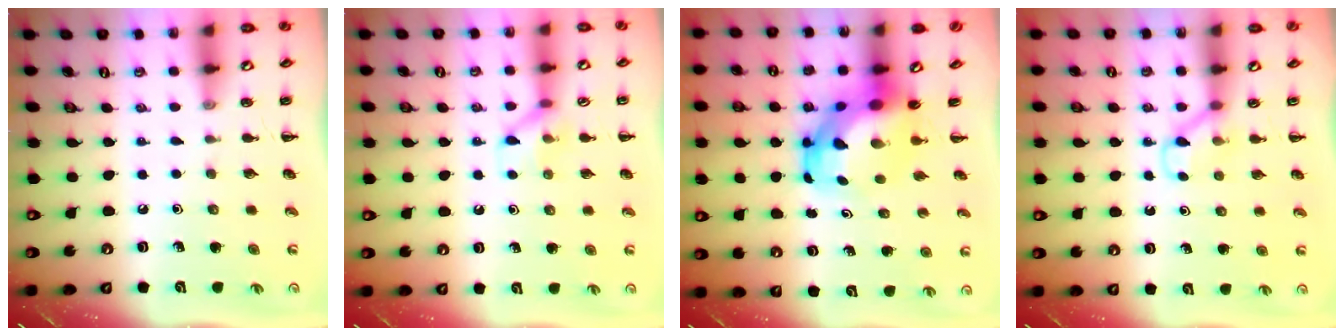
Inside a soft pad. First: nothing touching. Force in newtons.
{"total": 7.2, "press": 7.2, "slide": 0.7}
{"total": 6.6, "press": 6.3, "slide": 2.0}
{"total": 4.0, "press": 3.8, "slide": 1.2}